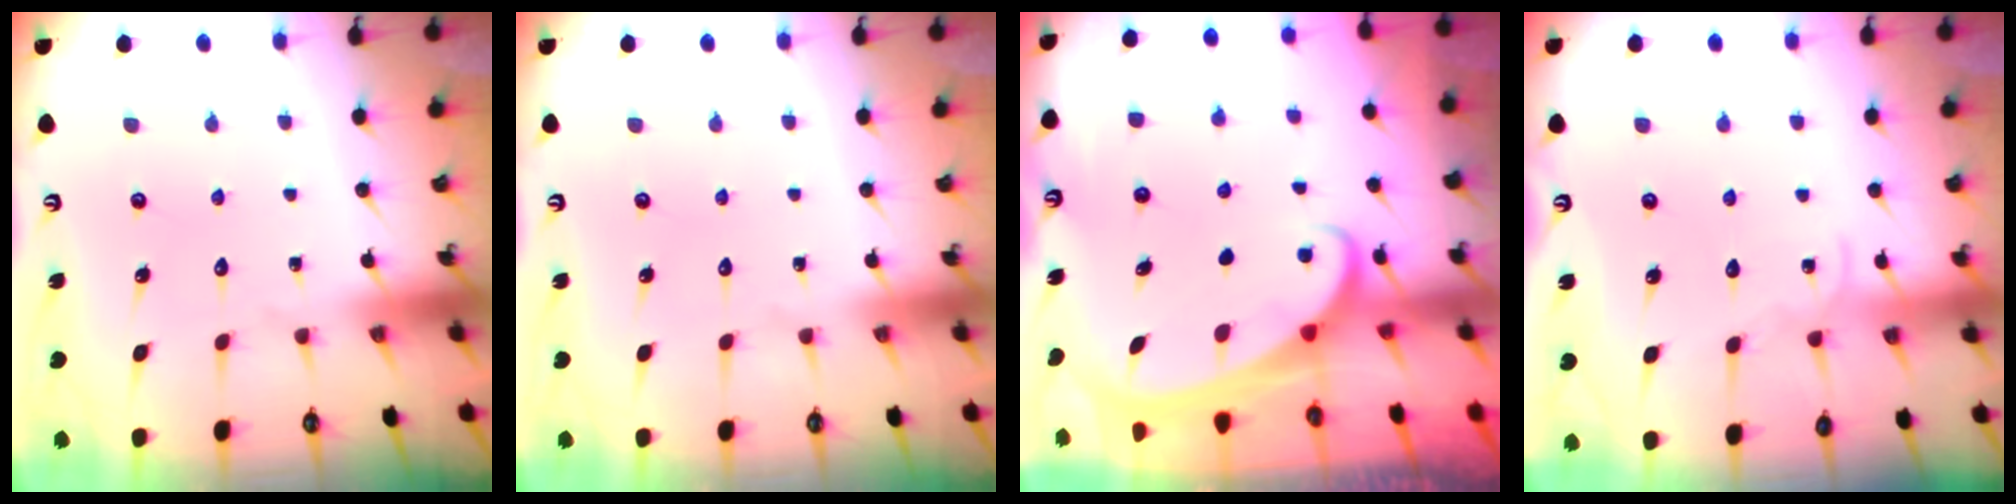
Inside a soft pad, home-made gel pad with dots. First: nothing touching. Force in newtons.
{"total": 0.0}
{"total": 2.2, "press": 2.2, "slide": 0.3}
{"total": 6.6, "press": 6.6, "slide": 0.5}